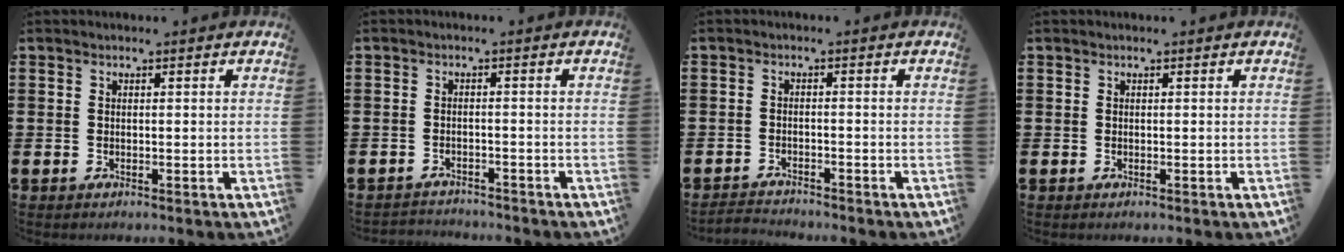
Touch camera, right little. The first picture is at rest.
{"total": 1.7, "force": [-1.7, 0.0, -0.2], "torque": [-0.001, 0.003, -0.038]}
{"total": 1.8, "force": [-1.8, 0.0, -0.1], "torque": [-0.003, 0.002, -0.040]}
{"total": 0.0}